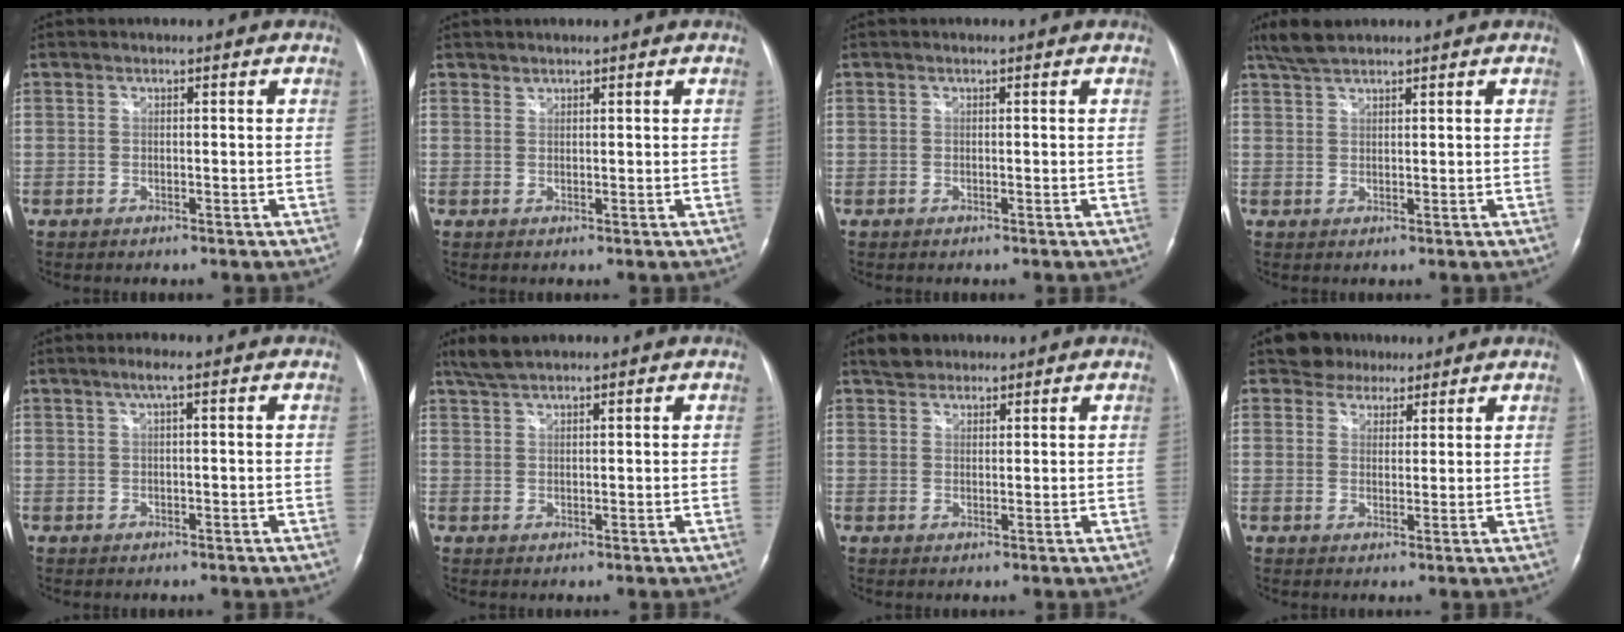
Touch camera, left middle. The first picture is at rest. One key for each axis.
{"total": 0.6, "fx": 0.6, "fy": 0.1, "fz": -0.1, "tx": 0.001, "ty": -0.005, "tz": 0.010}
{"total": 0.0}
{"total": 3.8, "fx": 3.3, "fy": 0.5, "fz": 1.8, "tx": -0.046, "ty": 0.011, "tz": 0.069}
{"total": 1.7, "fx": 0.7, "fy": -0.1, "fz": 1.6, "tx": -0.034, "ty": 0.009, "tz": 0.012}
{"total": 3.2, "fx": 2.8, "fy": 0.2, "fz": 1.6, "tx": -0.042, "ty": 0.010, "tz": 0.061}
{"total": 2.8, "fx": 2.3, "fy": 1.5, "fz": 0.4, "tx": -0.012, "ty": 0.011, "tz": 0.039}
{"total": 4.1, "fx": 3.2, "fy": 2.6, "fz": 0.0, "tx": 0.003, "ty": 0.008, "tz": 0.048}